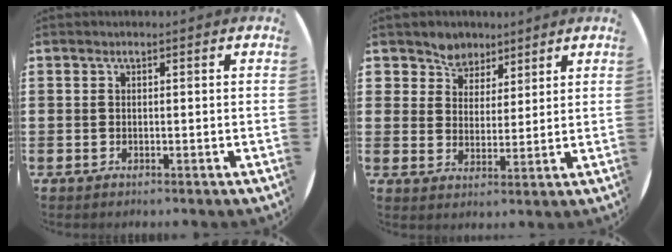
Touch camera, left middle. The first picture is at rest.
{"total": 4.7, "force": [3.8, 2.6, -0.5], "torque": [-0.014, -0.007, 0.070]}